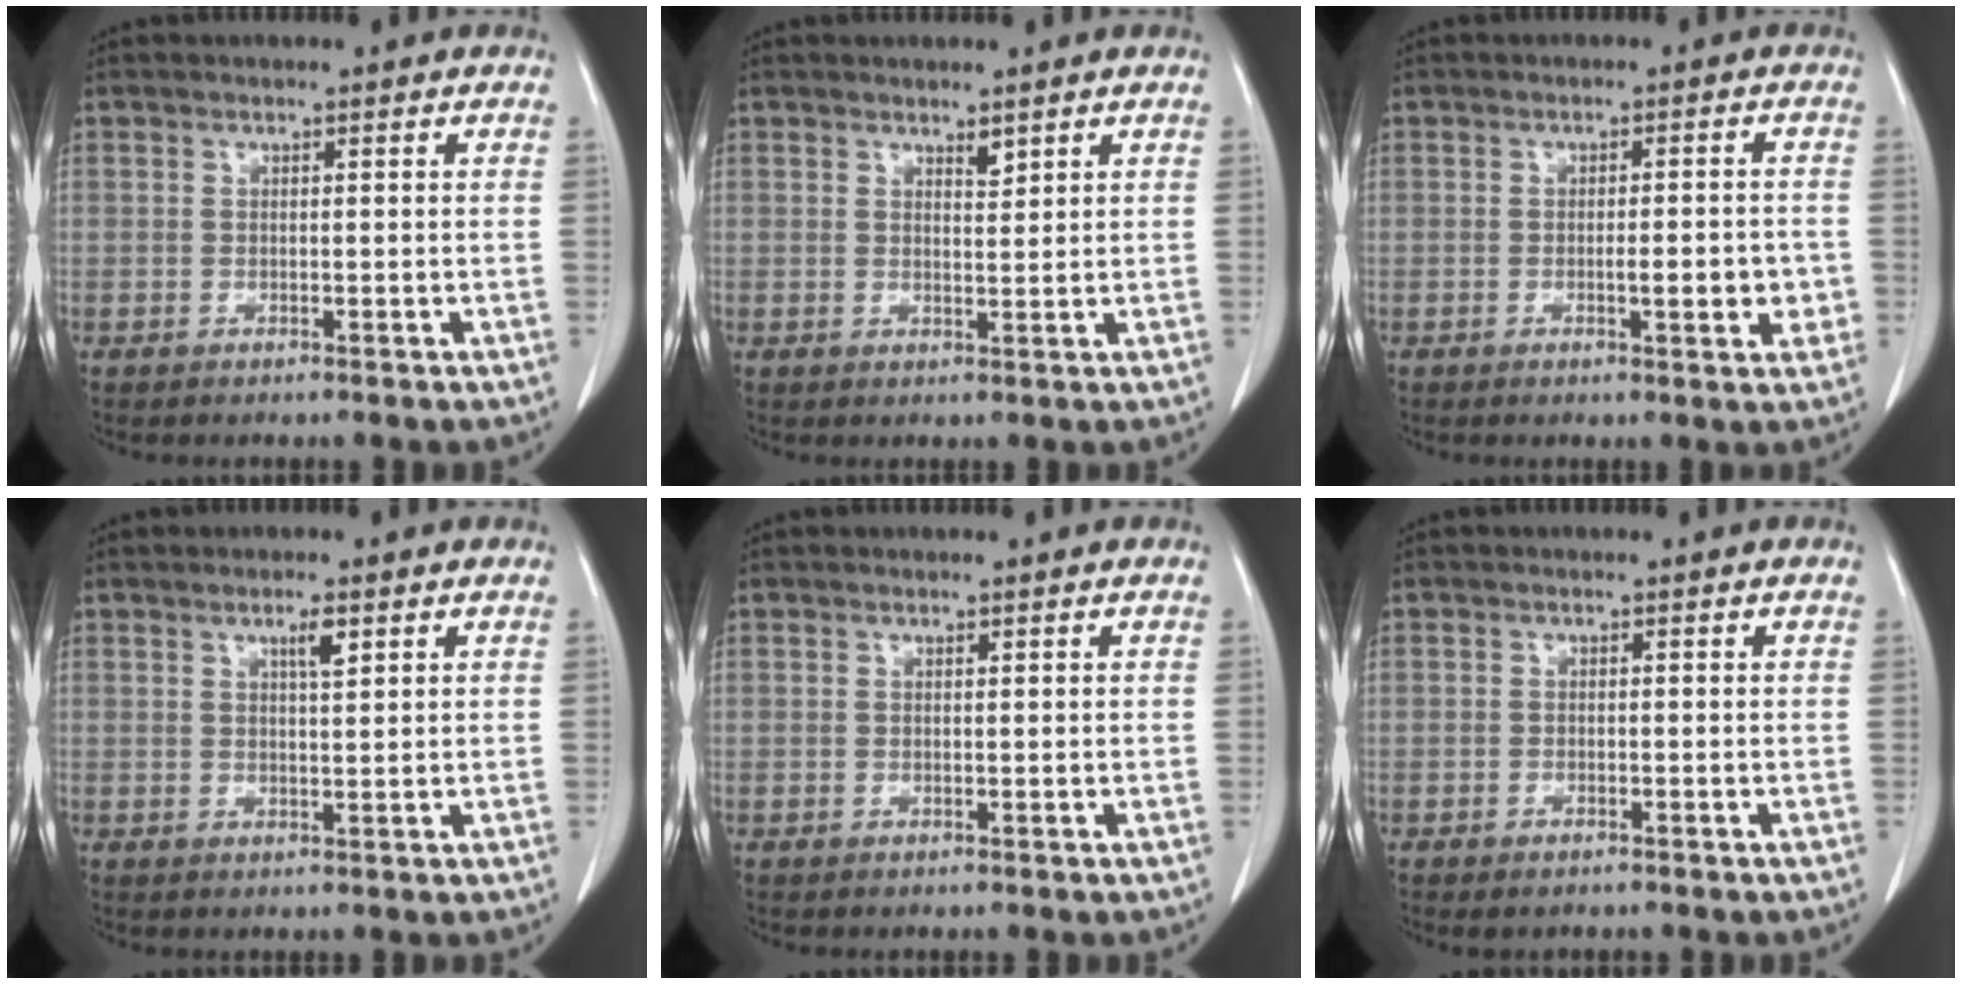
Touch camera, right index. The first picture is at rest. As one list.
[{"total": 1.5, "force": [1.2, 0.4, 0.9], "torque": [-0.016, -0.006, 0.021]}, {"total": 4.9, "force": [-1.2, 1.2, 4.7], "torque": [-0.063, -0.001, -0.013]}, {"total": 2.5, "force": [1.3, 0.3, 2.1], "torque": [-0.038, -0.001, 0.022]}, {"total": 0.0}, {"total": 1.0, "force": [-0.7, 0.4, 0.6], "torque": [-0.013, -0.002, -0.004]}]